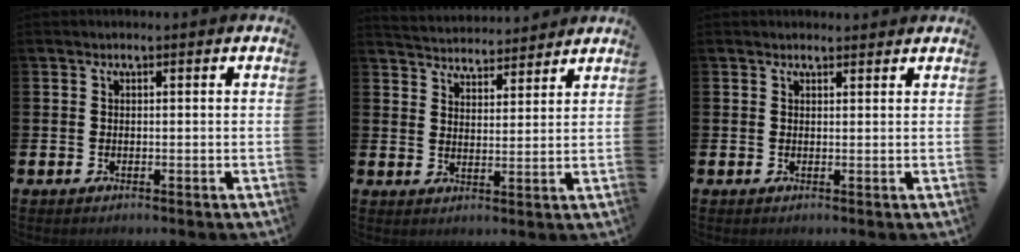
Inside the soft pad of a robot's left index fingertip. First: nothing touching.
{"total": 4.6, "force": [4.5, 0.6, -0.3], "torque": [-0.006, -0.033, 0.078]}
{"total": 1.2, "force": [1.1, 0.3, 0.1], "torque": [0.010, -0.002, 0.018]}